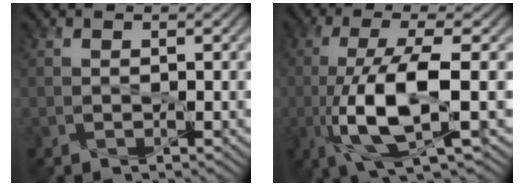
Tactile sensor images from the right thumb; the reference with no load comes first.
{"total": 10.5, "force": [-2.0, 2.7, 10.0], "torque": [-0.189, 0.001, -0.042]}